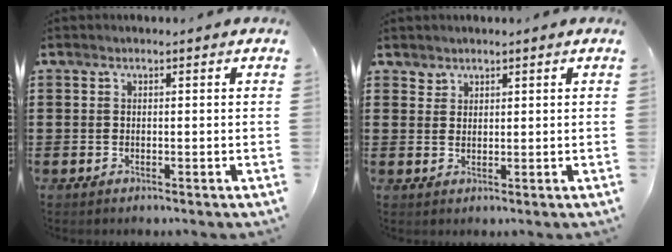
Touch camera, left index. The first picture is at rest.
{"total": 1.6, "force": [1.5, 0.7, 0.0], "torque": [-0.003, 0.001, 0.030]}